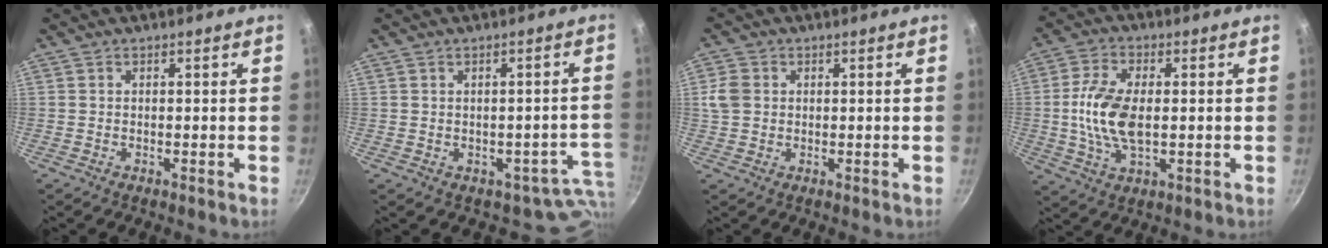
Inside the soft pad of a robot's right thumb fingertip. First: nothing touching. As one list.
[{"total": 6.5, "force": [-1.9, 5.3, 3.3], "torque": [0.017, 0.028, -0.011]}, {"total": 4.2, "force": [0.6, 3.5, 2.2], "torque": [-0.035, 0.002, 0.010]}, {"total": 11.0, "force": [-0.2, 5.8, 9.3], "torque": [-0.185, 0.007, -0.007]}]